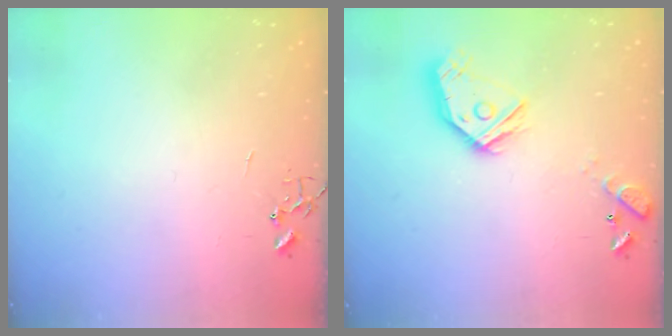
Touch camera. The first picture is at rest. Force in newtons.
{"total": 15.8, "press": 15.7, "slide": 1.5}